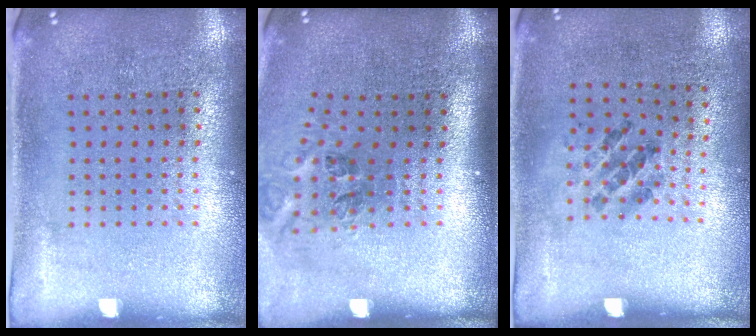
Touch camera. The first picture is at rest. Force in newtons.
{"total": 1.5, "press": 1.0, "slide": 1.0}
{"total": 1.1, "press": 0.7, "slide": 0.9}